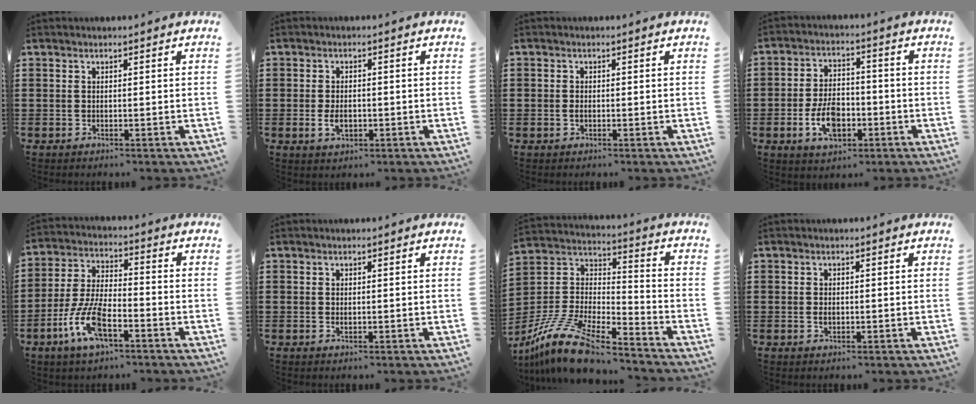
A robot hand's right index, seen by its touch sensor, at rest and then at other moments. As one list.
[{"total": 3.3, "force": [-0.7, 2.0, 2.5], "torque": [-0.047, 0.003, -0.013]}, {"total": 0.9, "force": [-0.2, 0.7, 0.5], "torque": [-0.013, 0.003, -0.005]}, {"total": 7.5, "force": [-2.4, 4.5, 5.6], "torque": [-0.113, 0.003, -0.050]}, {"total": 9.4, "force": [-4.5, 3.7, 7.4], "torque": [-0.182, -0.008, -0.090]}, {"total": 0.8, "force": [0.0, 0.4, 0.7], "torque": [-0.015, 0.002, -0.001]}, {"total": 15.0, "force": [-12.2, 3.9, 7.8], "torque": [-0.168, 0.035, -0.235]}, {"total": 1.2, "force": [-0.2, 0.8, 0.9], "torque": [-0.019, 0.005, -0.004]}]